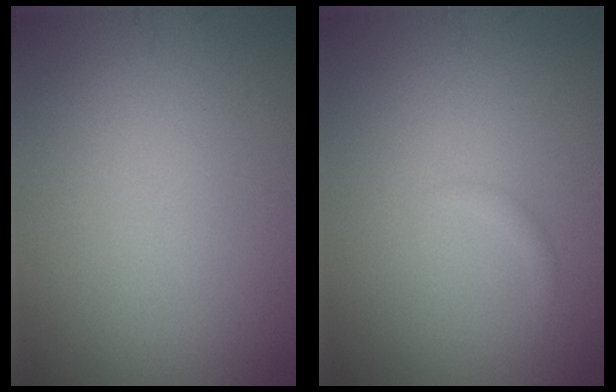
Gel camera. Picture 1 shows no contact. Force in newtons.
{"total": 0.6, "press": 0.6, "slide": 0.1}